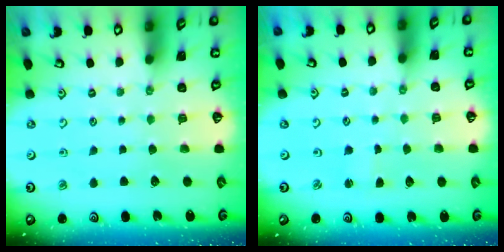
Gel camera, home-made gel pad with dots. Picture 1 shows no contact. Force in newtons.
{"total": 0.8, "press": 0.8, "slide": 0.2}